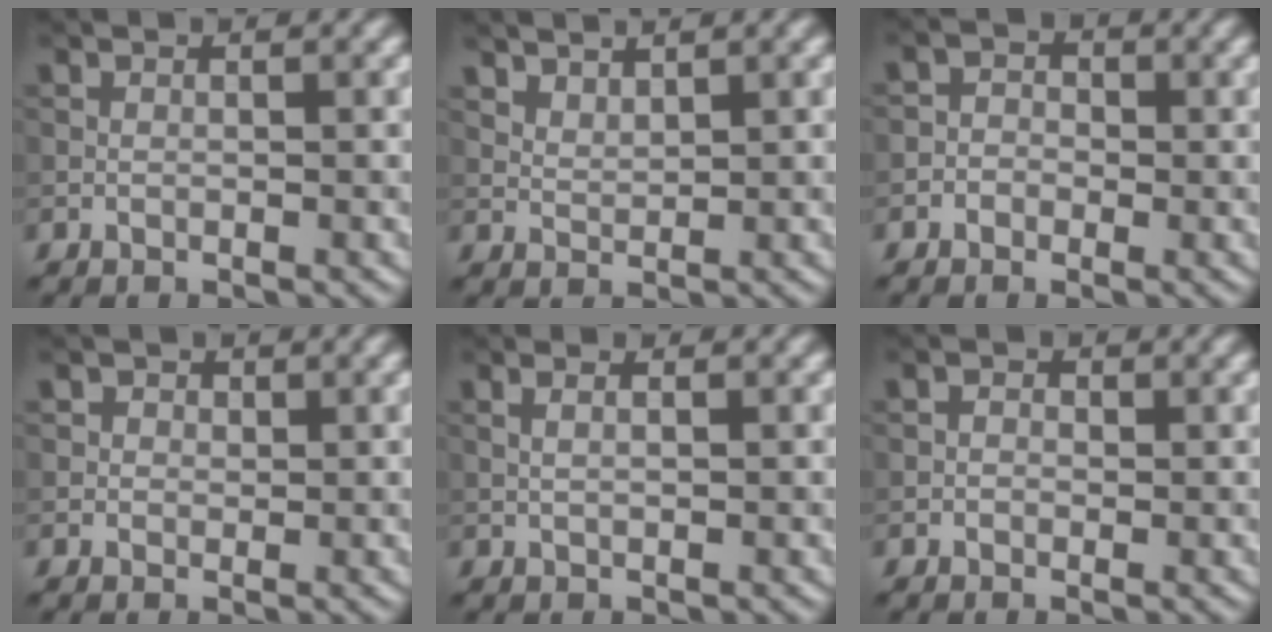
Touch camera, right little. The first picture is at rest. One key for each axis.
{"total": 2.0, "fx": 1.8, "fy": 0.5, "fz": 0.7, "tx": -0.013, "ty": -0.002, "tz": 0.040}
{"total": 1.9, "fx": -0.4, "fy": 1.8, "fz": 0.6, "tx": 0.007, "ty": 0.006, "tz": -0.026}
{"total": 1.6, "fx": 0.6, "fy": 1.4, "fz": 0.5, "tx": -0.007, "ty": -0.003, "tz": 0.005}
{"total": 1.6, "fx": 0.7, "fy": 0.7, "fz": 1.3, "tx": -0.017, "ty": -0.003, "tz": 0.004}
{"total": 1.1, "fx": 0.1, "fy": 1.0, "fz": 0.6, "tx": -0.006, "ty": -0.003, "tz": -0.007}